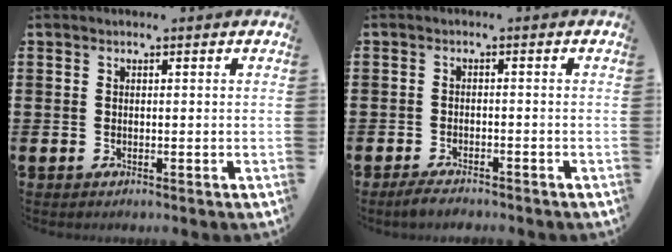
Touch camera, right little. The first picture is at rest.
{"total": 1.9, "force": [-1.7, 0.3, 0.8], "torque": [-0.015, 0.004, -0.033]}